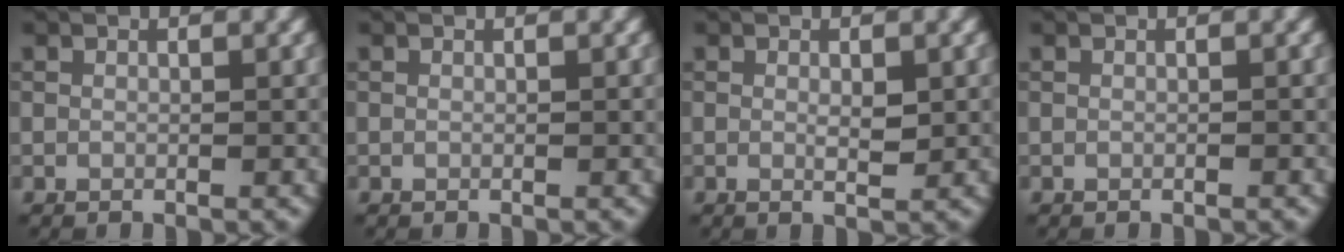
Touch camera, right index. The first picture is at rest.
{"total": 0.0}
{"total": 1.6, "force": [0.1, 0.4, 1.5], "torque": [-0.024, -0.003, 0.001]}
{"total": 0.0}